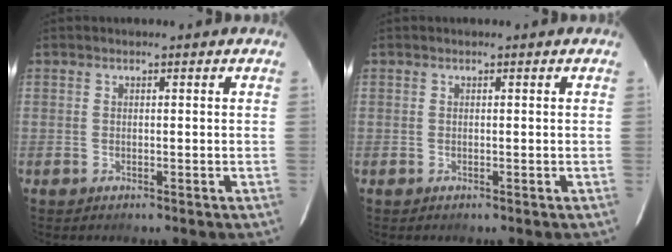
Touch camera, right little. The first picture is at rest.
{"total": 0.0}